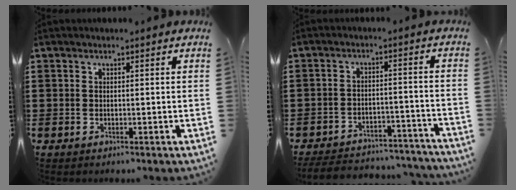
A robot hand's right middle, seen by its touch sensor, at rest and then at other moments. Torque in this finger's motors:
{"motor_torque": [0.56, -0.53, 0.28, 0.05]}